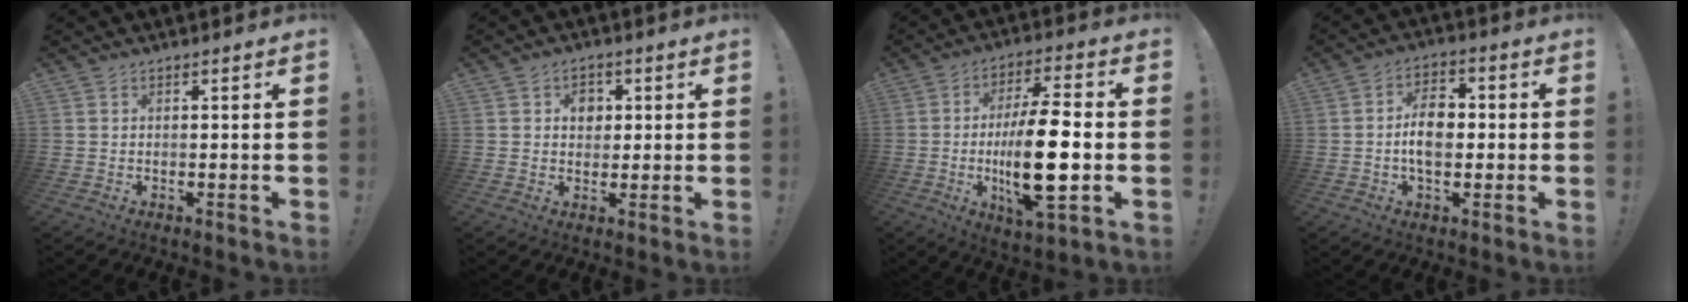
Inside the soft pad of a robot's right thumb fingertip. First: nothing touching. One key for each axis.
{"total": 4.7, "fx": 1.1, "fy": 4.0, "fz": 2.2, "tx": -0.022, "ty": -0.001, "tz": 0.015}
{"total": 18.7, "fx": -2.1, "fy": 5.7, "fz": 17.7, "tx": -0.318, "ty": 0.000, "tz": -0.037}
{"total": 9.3, "fx": -0.4, "fy": 6.4, "fz": 6.7, "tx": -0.118, "ty": 0.009, "tz": -0.011}